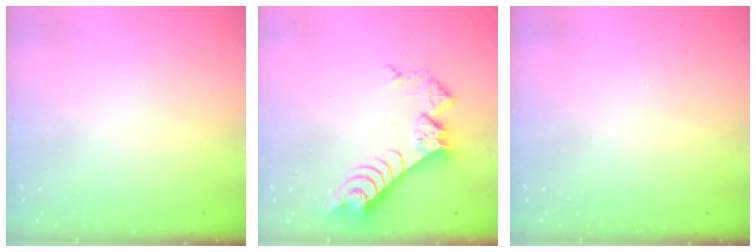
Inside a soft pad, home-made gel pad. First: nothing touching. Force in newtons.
{"total": 9.4, "press": 9.3, "slide": 1.2}
{"total": 0.0}